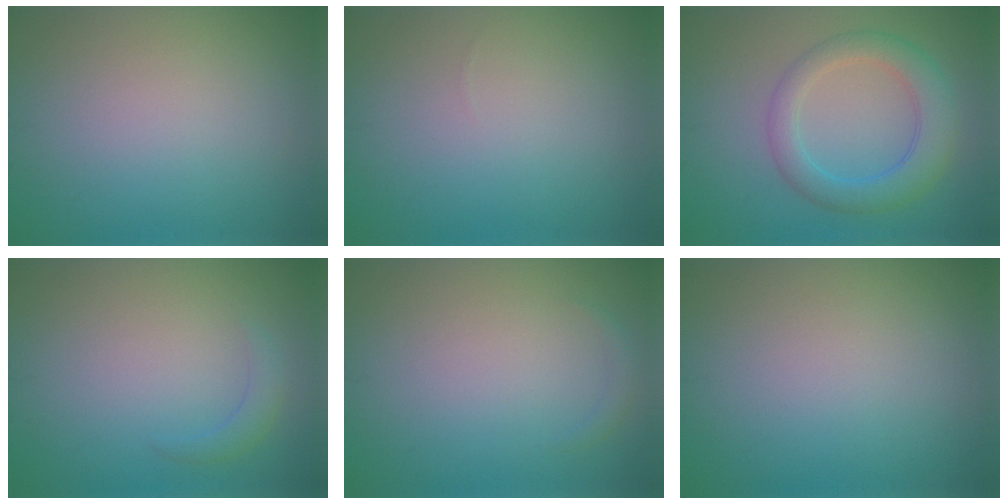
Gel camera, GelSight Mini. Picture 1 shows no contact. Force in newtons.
{"total": 0.0}
{"total": 4.7, "press": 4.7, "slide": 0.1}
{"total": 1.4, "press": 1.4, "slide": 0.0}
{"total": 0.8, "press": 0.8, "slide": 0.1}
{"total": 0.0}